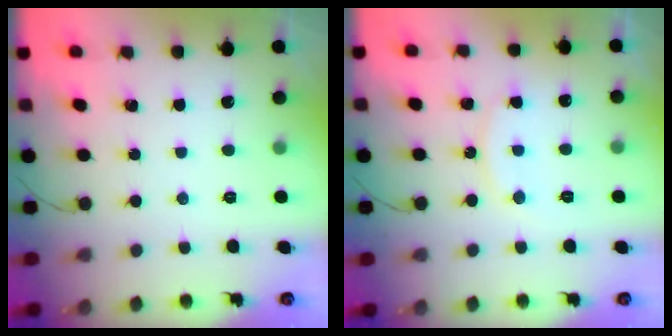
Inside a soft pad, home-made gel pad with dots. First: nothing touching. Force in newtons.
{"total": 8.3, "press": 8.3, "slide": 0.5}